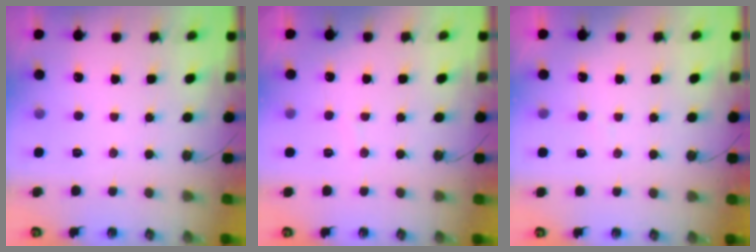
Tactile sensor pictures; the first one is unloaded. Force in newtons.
{"total": 2.6, "press": 2.6, "slide": 0.4}
{"total": 2.7, "press": 2.6, "slide": 0.3}